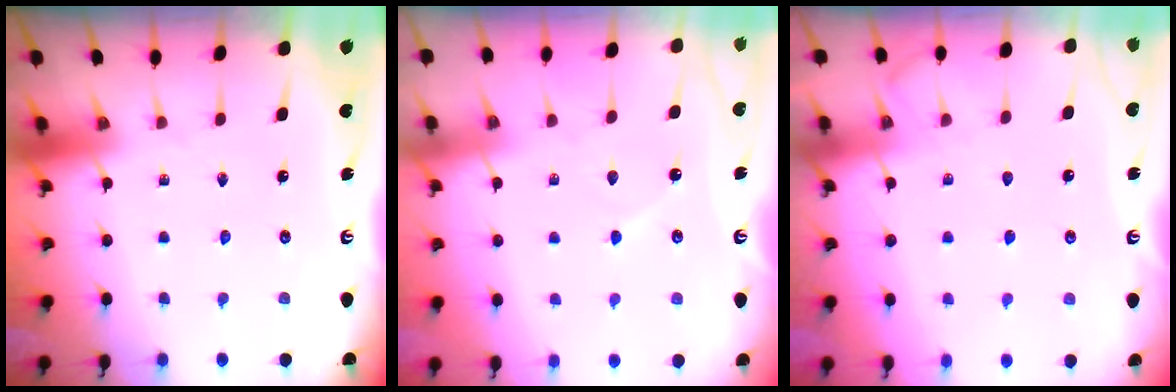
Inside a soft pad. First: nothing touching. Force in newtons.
{"total": 4.4, "press": 4.4, "slide": 0.4}
{"total": 5.9, "press": 5.9, "slide": 0.8}